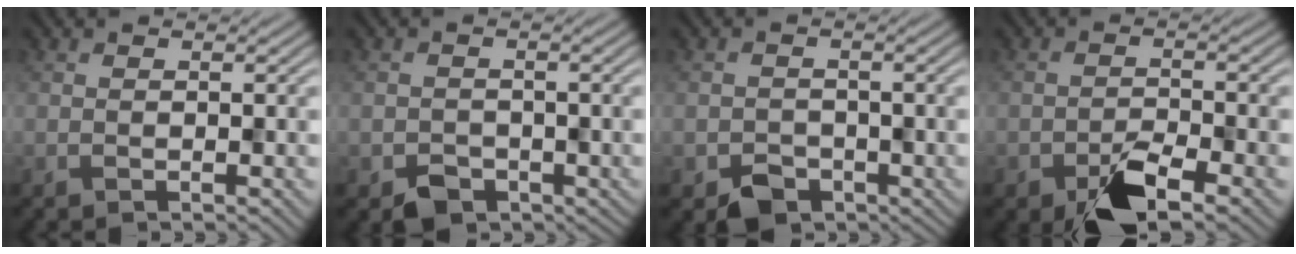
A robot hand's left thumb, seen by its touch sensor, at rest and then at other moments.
{"total": 3.3, "force": [-1.9, 2.4, 1.1], "torque": [-0.017, -0.012, -0.038]}
{"total": 3.7, "force": [-2.2, 2.7, 1.2], "torque": [-0.020, -0.012, -0.043]}
{"total": 5.8, "force": [-3.6, 2.1, 4.0], "torque": [-0.068, 0.000, -0.067]}